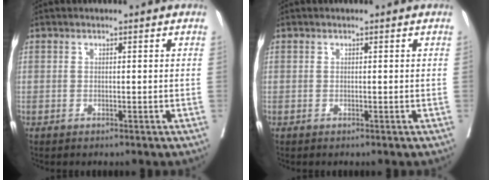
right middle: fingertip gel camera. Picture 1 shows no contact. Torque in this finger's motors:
{"motor_torque": [0.00, 0.00, 0.00, 0.00]}